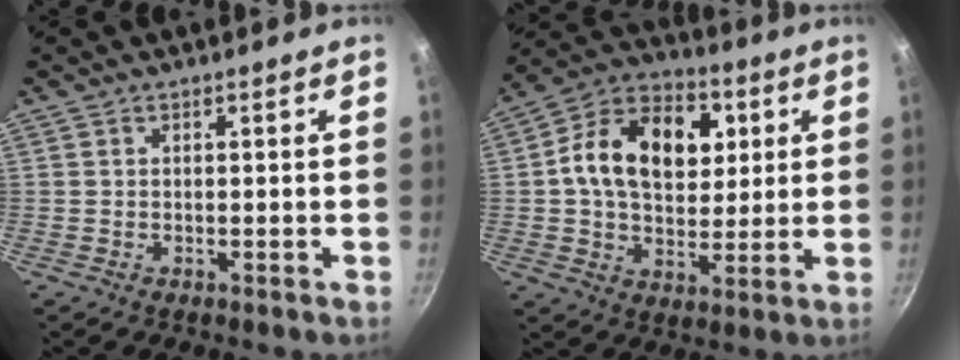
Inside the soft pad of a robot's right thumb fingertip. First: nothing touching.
{"total": 18.9, "force": [4.2, 13.2, 12.9], "torque": [-0.175, 0.010, 0.055]}